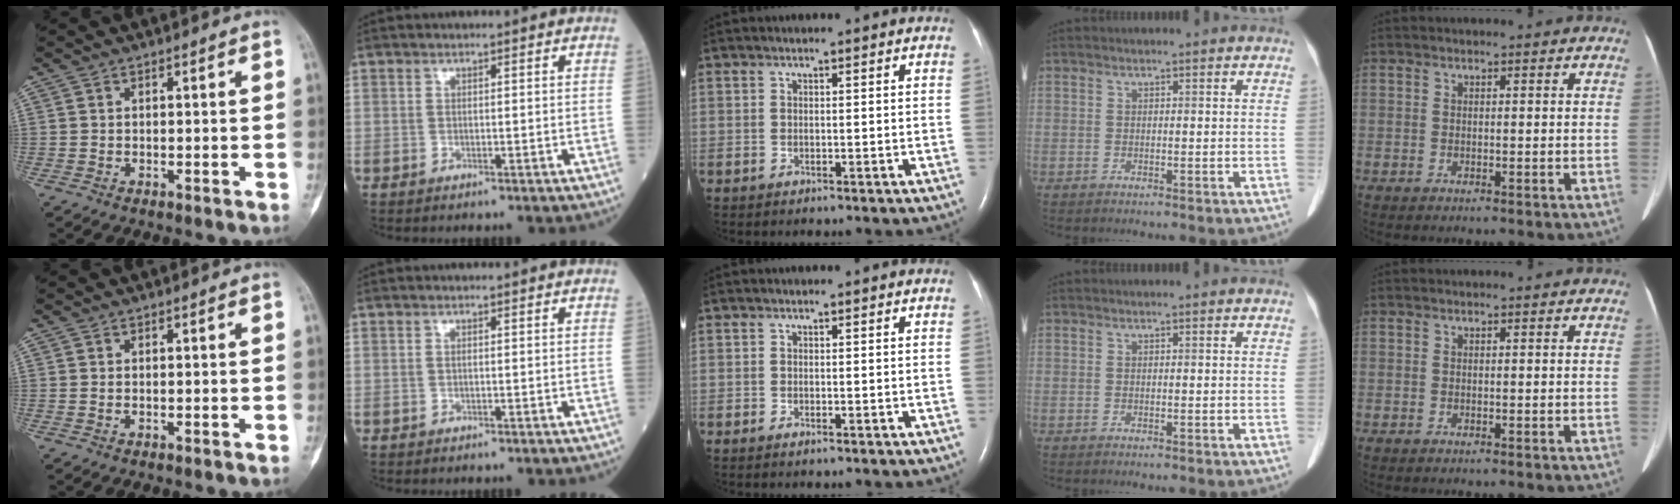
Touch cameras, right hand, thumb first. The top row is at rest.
{}